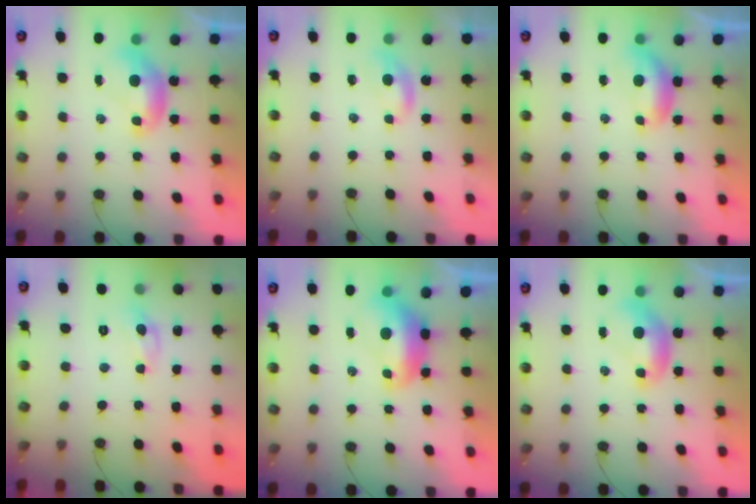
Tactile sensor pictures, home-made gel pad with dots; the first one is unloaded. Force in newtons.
{"total": 0.9, "press": 0.8, "slide": 0.4}
{"total": 0.5, "press": 0.1, "slide": 0.5}
{"total": 2.4, "press": 2.4, "slide": 0.3}
{"total": 2.8, "press": 2.7, "slide": 0.9}
{"total": 0.0}